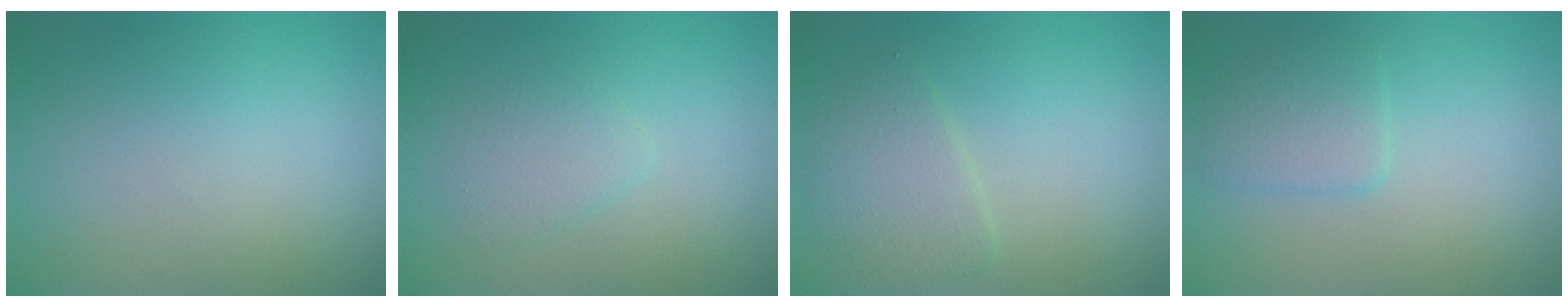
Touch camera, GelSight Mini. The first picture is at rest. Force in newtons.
{"total": 1.9, "press": 1.9, "slide": 0.1}
{"total": 3.2, "press": 3.2, "slide": 0.1}
{"total": 2.4, "press": 2.4, "slide": 0.2}